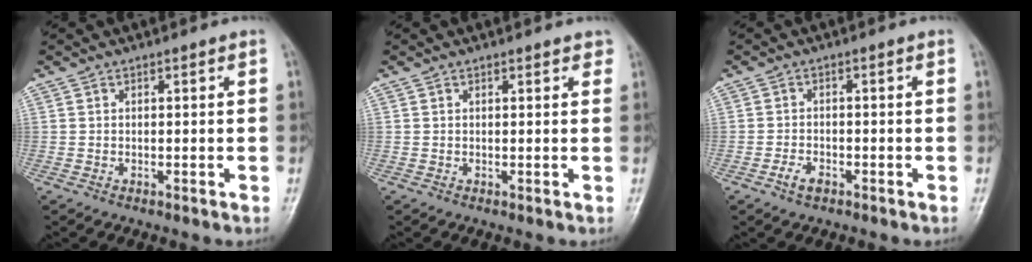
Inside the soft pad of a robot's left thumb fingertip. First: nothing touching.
{"total": 1.4, "force": [1.0, 0.7, 0.8], "torque": [-0.001, -0.002, 0.007]}
{"total": 2.7, "force": [-1.6, 1.4, 1.6], "torque": [-0.033, 0.011, -0.028]}